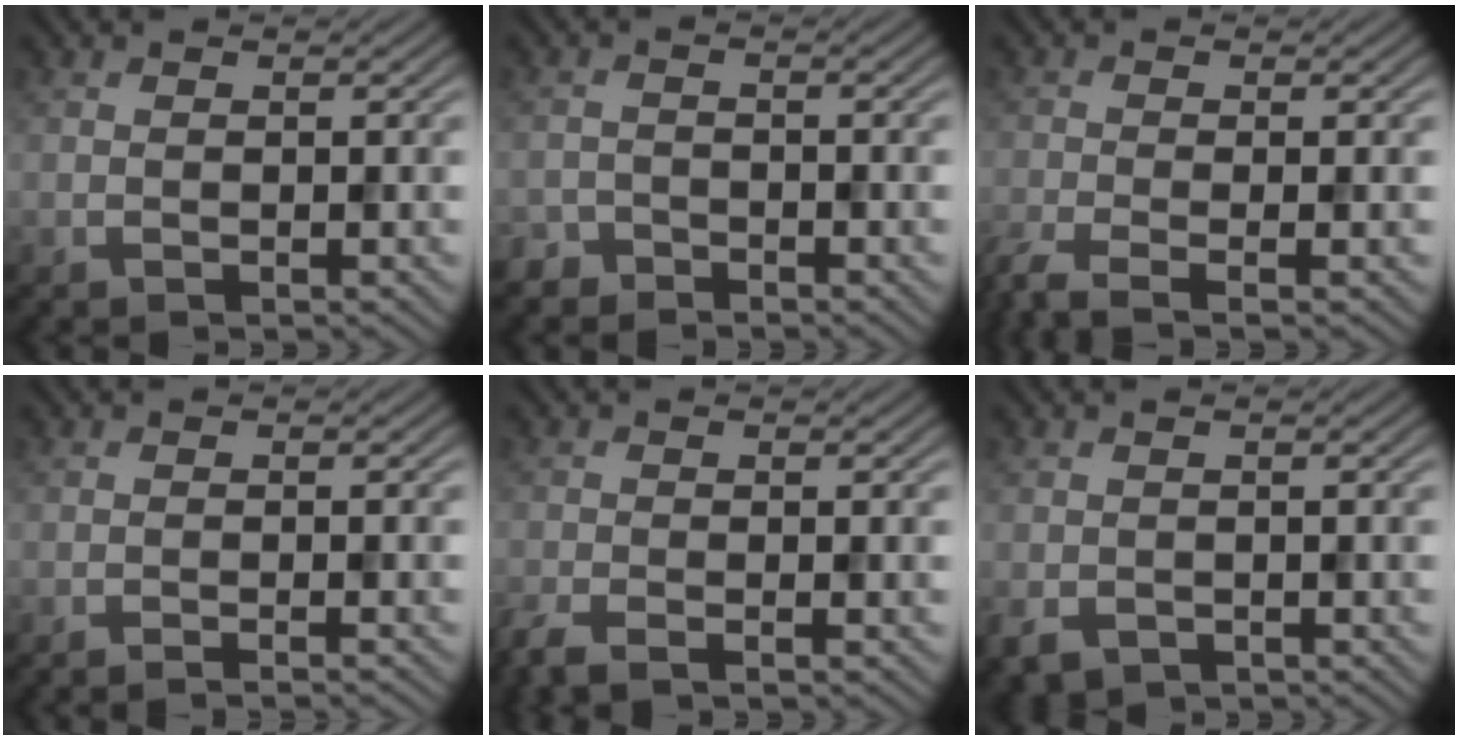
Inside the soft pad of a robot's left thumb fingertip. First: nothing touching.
{"total": 1.9, "force": [-1.7, 0.8, -0.1], "torque": [0.006, 0.002, -0.040]}
{"total": 4.3, "force": [-2.7, 0.9, 3.2], "torque": [-0.054, -0.007, -0.064]}
{"total": 1.5, "force": [-1.1, 0.2, 1.0], "torque": [-0.007, 0.003, -0.024]}
{"total": 2.6, "force": [-2.1, 0.4, 1.6], "torque": [-0.035, -0.008, -0.046]}
{"total": 2.2, "force": [-1.3, 1.6, 0.9], "torque": [-0.024, -0.013, -0.027]}